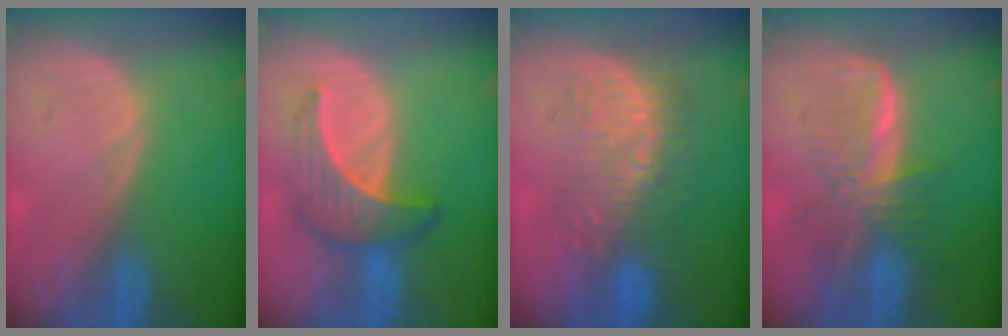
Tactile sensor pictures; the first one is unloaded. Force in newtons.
{"total": 6.5, "press": 6.4, "slide": 1.1}
{"total": 9.1, "press": 8.5, "slide": 3.2}
{"total": 8.1, "press": 6.9, "slide": 4.1}